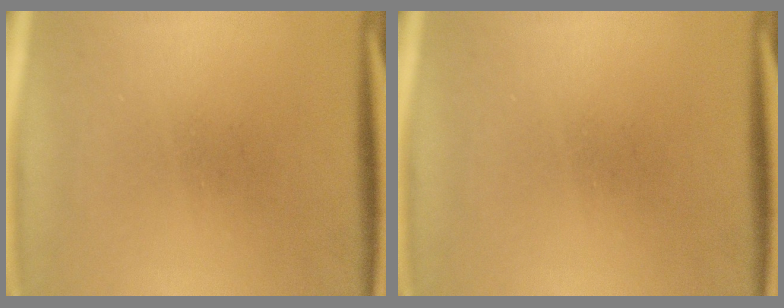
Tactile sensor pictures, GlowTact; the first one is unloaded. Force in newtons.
{"total": 0.0}